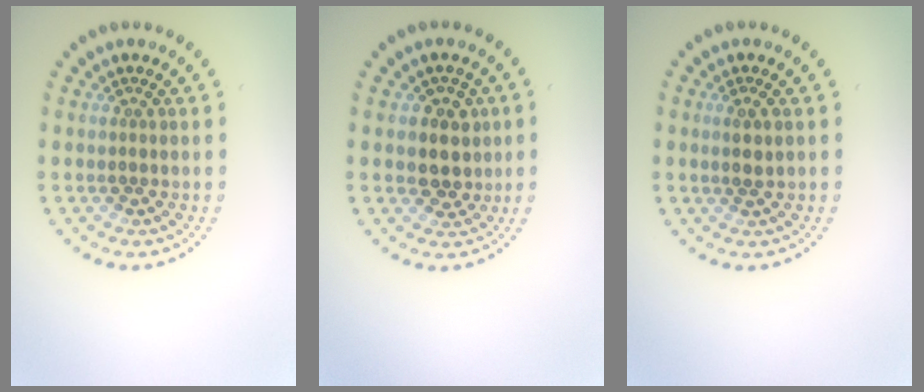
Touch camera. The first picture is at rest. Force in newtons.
{"total": 3.0, "press": 2.8, "slide": 1.1}
{"total": 1.0, "press": 0.9, "slide": 0.5}